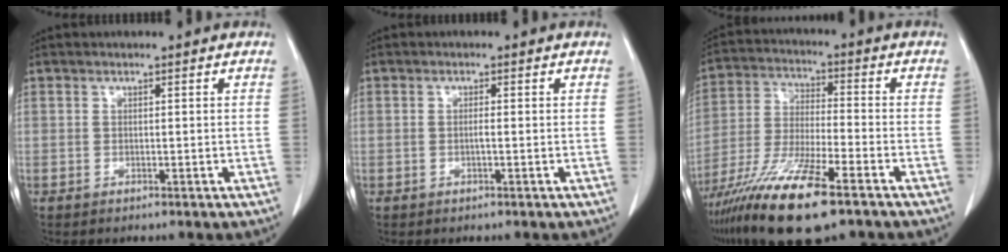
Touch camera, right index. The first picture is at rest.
{"total": 0.9, "force": [0.0, 0.0, 0.9], "torque": [-0.015, 0.002, 0.001]}
{"total": 15.8, "force": [-10.1, 2.1, 12.0], "torque": [-0.247, -0.042, -0.187]}